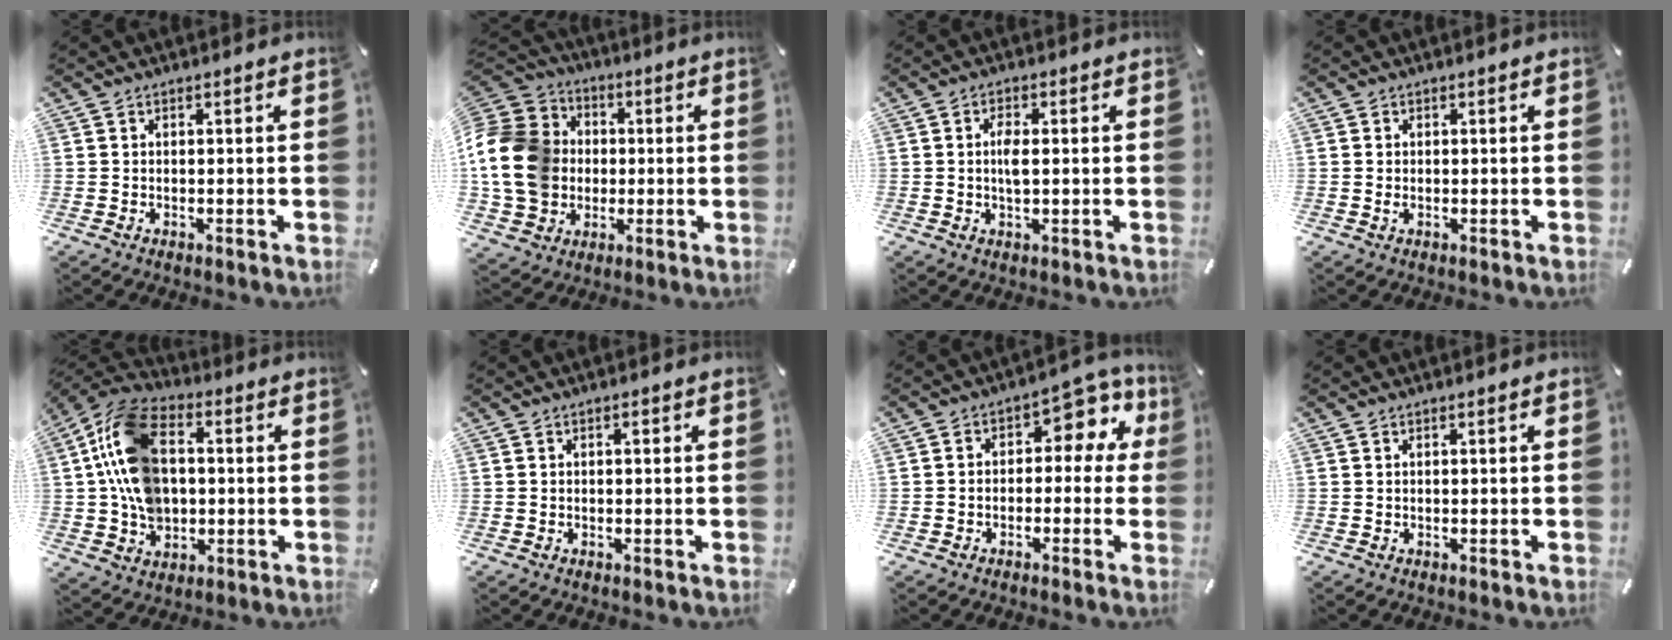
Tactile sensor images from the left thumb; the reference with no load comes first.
{"total": 18.0, "force": [-1.1, 15.6, 9.0], "torque": [-0.190, 0.016, -0.021]}
{"total": 3.7, "force": [0.2, 1.3, 3.4], "torque": [-0.076, -0.001, -0.001]}
{"total": 0.7, "force": [-0.1, 0.6, 0.5], "torque": [-0.008, 0.002, -0.002]}
{"total": 16.7, "force": [0.9, 12.6, 11.0], "torque": [-0.250, 0.015, 0.018]}
{"total": 0.7, "force": [0.2, 0.4, 0.6], "torque": [-0.012, 0.001, 0.003]}
{"total": 8.4, "force": [2.4, 5.2, 6.1], "torque": [-0.085, -0.017, 0.036]}
{"total": 0.0}